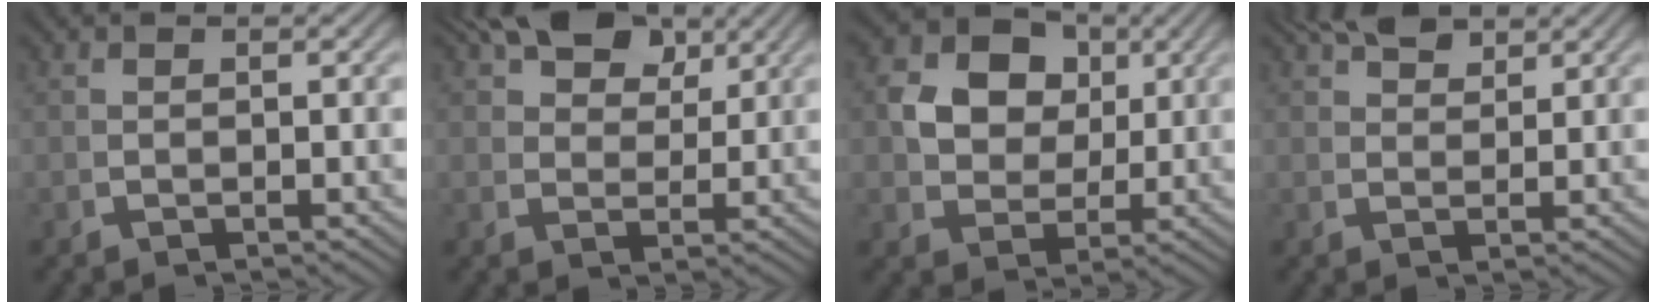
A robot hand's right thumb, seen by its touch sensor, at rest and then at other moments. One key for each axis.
{"total": 8.2, "fx": 4.6, "fy": 5.0, "fz": 4.7, "tx": -0.070, "ty": -0.001, "tz": 0.080}
{"total": 8.8, "fx": 2.2, "fy": 7.0, "fz": 4.9, "tx": -0.119, "ty": -0.028, "tz": 0.049}
{"total": 4.1, "fx": 3.4, "fy": 1.3, "fz": 1.9, "tx": -0.027, "ty": 0.004, "tz": 0.063}